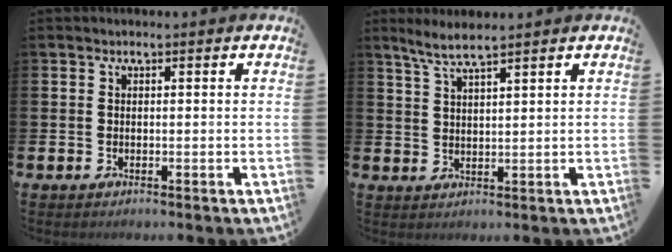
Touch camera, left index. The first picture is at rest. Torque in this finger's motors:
{"motor_torque": [0.17, -0.38, 0.49, 0.16]}